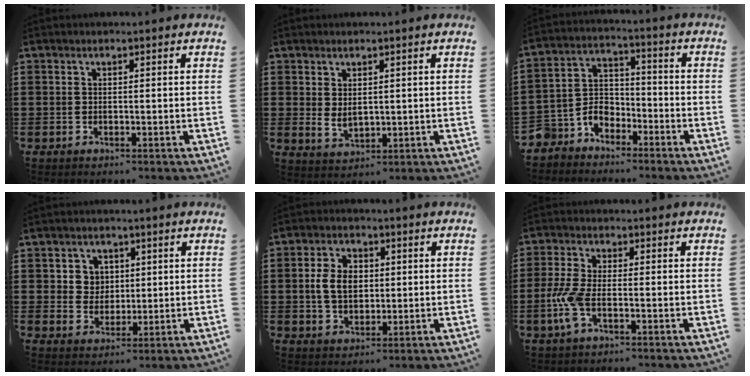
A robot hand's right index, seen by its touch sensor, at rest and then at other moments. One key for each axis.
{"total": 2.2, "fx": 1.1, "fy": 1.2, "fz": 1.5, "tx": -0.029, "ty": 0.003, "tz": 0.021}
{"total": 5.5, "fx": -4.5, "fy": 3.0, "fz": 0.4, "tx": -0.031, "ty": 0.005, "tz": -0.095}
{"total": 4.0, "fx": 1.2, "fy": 3.8, "fz": 0.7, "tx": -0.031, "ty": 0.013, "tz": 0.021}
{"total": 6.1, "fx": 0.4, "fy": 4.3, "fz": 4.3, "tx": -0.107, "ty": 0.004, "tz": -0.003}
{"total": 5.5, "fx": -1.7, "fy": 2.0, "fz": 4.9, "tx": -0.124, "ty": -0.014, "tz": -0.037}